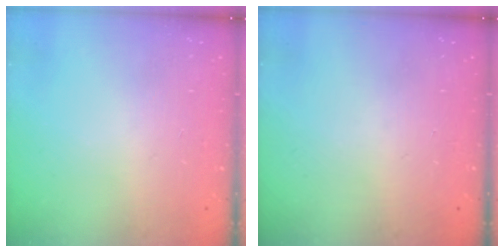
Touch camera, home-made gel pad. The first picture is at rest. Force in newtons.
{"total": 0.0}